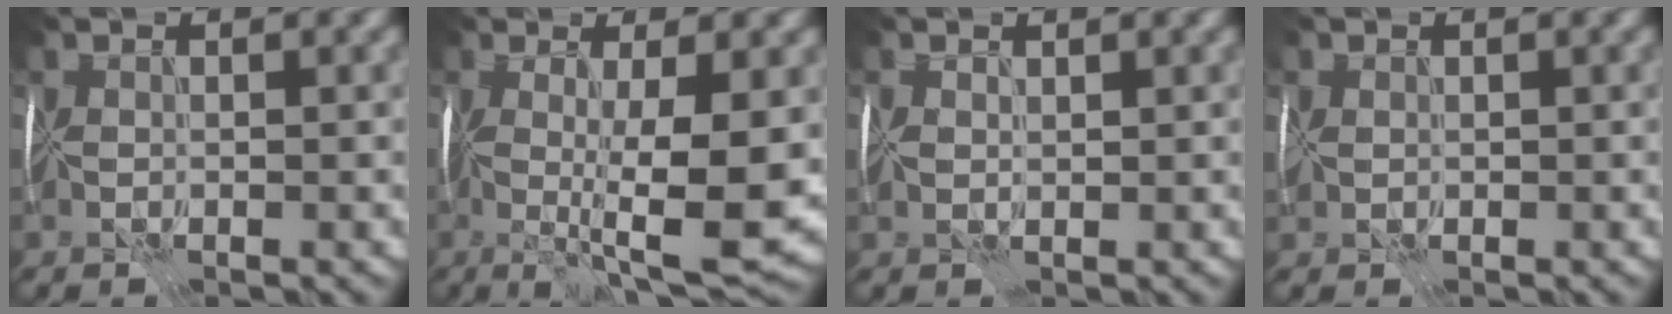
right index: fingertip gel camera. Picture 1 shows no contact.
{"total": 9.2, "force": [-0.9, 1.8, 9.0], "torque": [-0.152, -0.015, -0.008]}
{"total": 1.1, "force": [0.6, 0.8, 0.6], "torque": [-0.014, 0.004, 0.009]}
{"total": 1.0, "force": [0.4, 0.9, 0.2], "torque": [-0.008, 0.005, 0.006]}